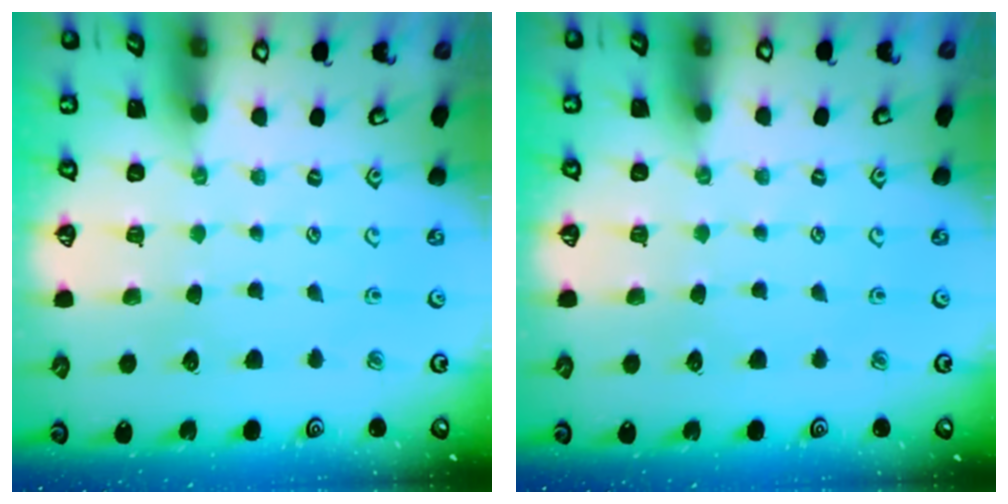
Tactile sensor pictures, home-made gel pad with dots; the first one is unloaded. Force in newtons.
{"total": 0.0}